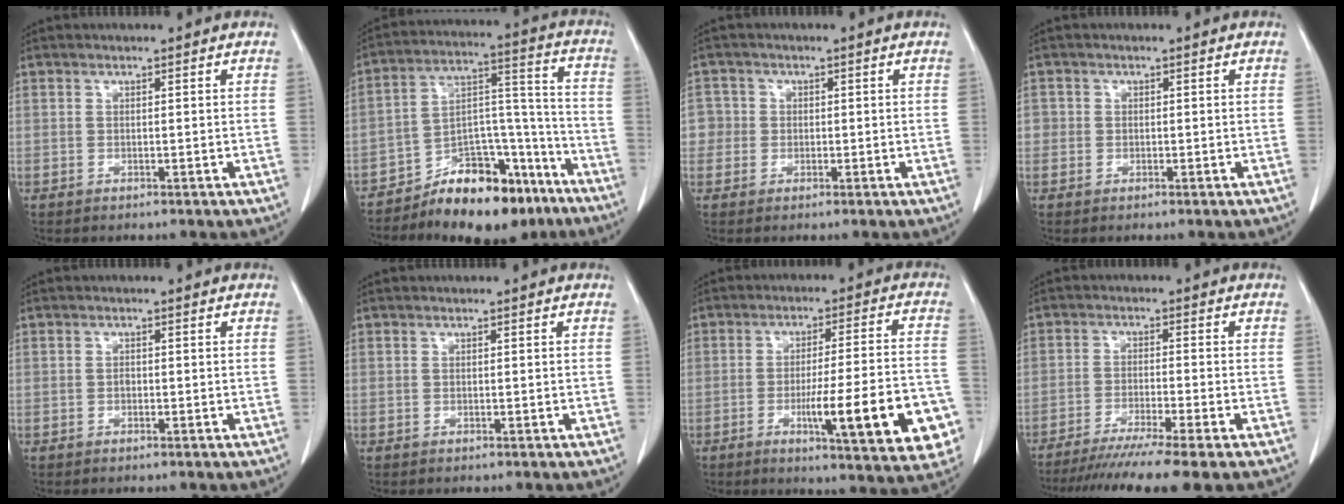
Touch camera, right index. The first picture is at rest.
{"total": 16.0, "force": [-12.0, 6.4, 8.4], "torque": [-0.108, 0.054, -0.191]}
{"total": 3.0, "force": [-0.1, 3.0, -0.1], "torque": [0.017, 0.011, -0.007]}
{"total": 1.6, "force": [-0.1, 1.5, 0.2], "torque": [0.007, 0.005, -0.004]}
{"total": 0.6, "force": [-0.2, 0.4, 0.4], "torque": [-0.008, 0.002, -0.005]}
{"total": 0.0}
{"total": 16.9, "force": [-5.7, 2.2, 15.8], "torque": [-0.169, 0.002, -0.067]}
{"total": 11.4, "force": [-9.2, -1.4, 6.6], "torque": [-0.086, -0.035, -0.144]}